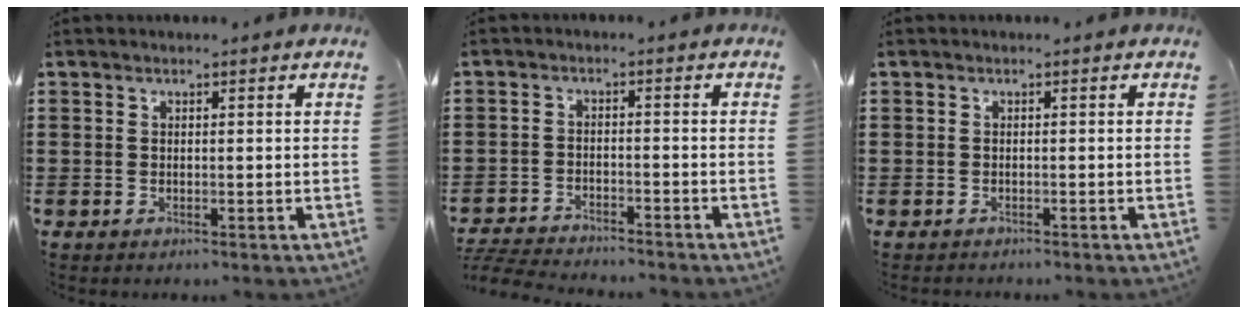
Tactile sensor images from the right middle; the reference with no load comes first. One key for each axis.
{"total": 4.1, "fx": -4.1, "fy": 0.2, "fz": 0.6, "tx": -0.026, "ty": -0.005, "tz": -0.088}
{"total": 0.6, "fx": -0.6, "fy": 0.2, "fz": -0.1, "tx": 0.002, "ty": 0.002, "tz": -0.013}